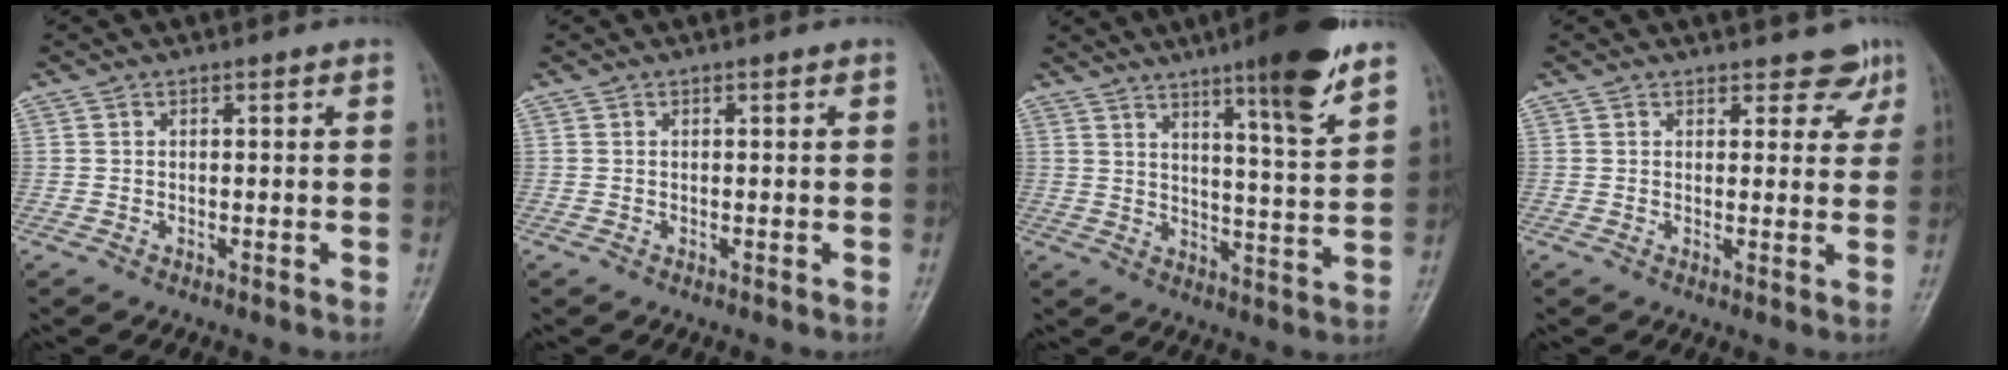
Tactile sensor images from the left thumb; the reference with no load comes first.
{"total": 0.0}
{"total": 13.4, "force": [8.6, 1.3, 10.2], "torque": [-0.141, -0.052, 0.128]}
{"total": 4.3, "force": [3.2, 2.5, 1.4], "torque": [0.013, -0.020, 0.033]}